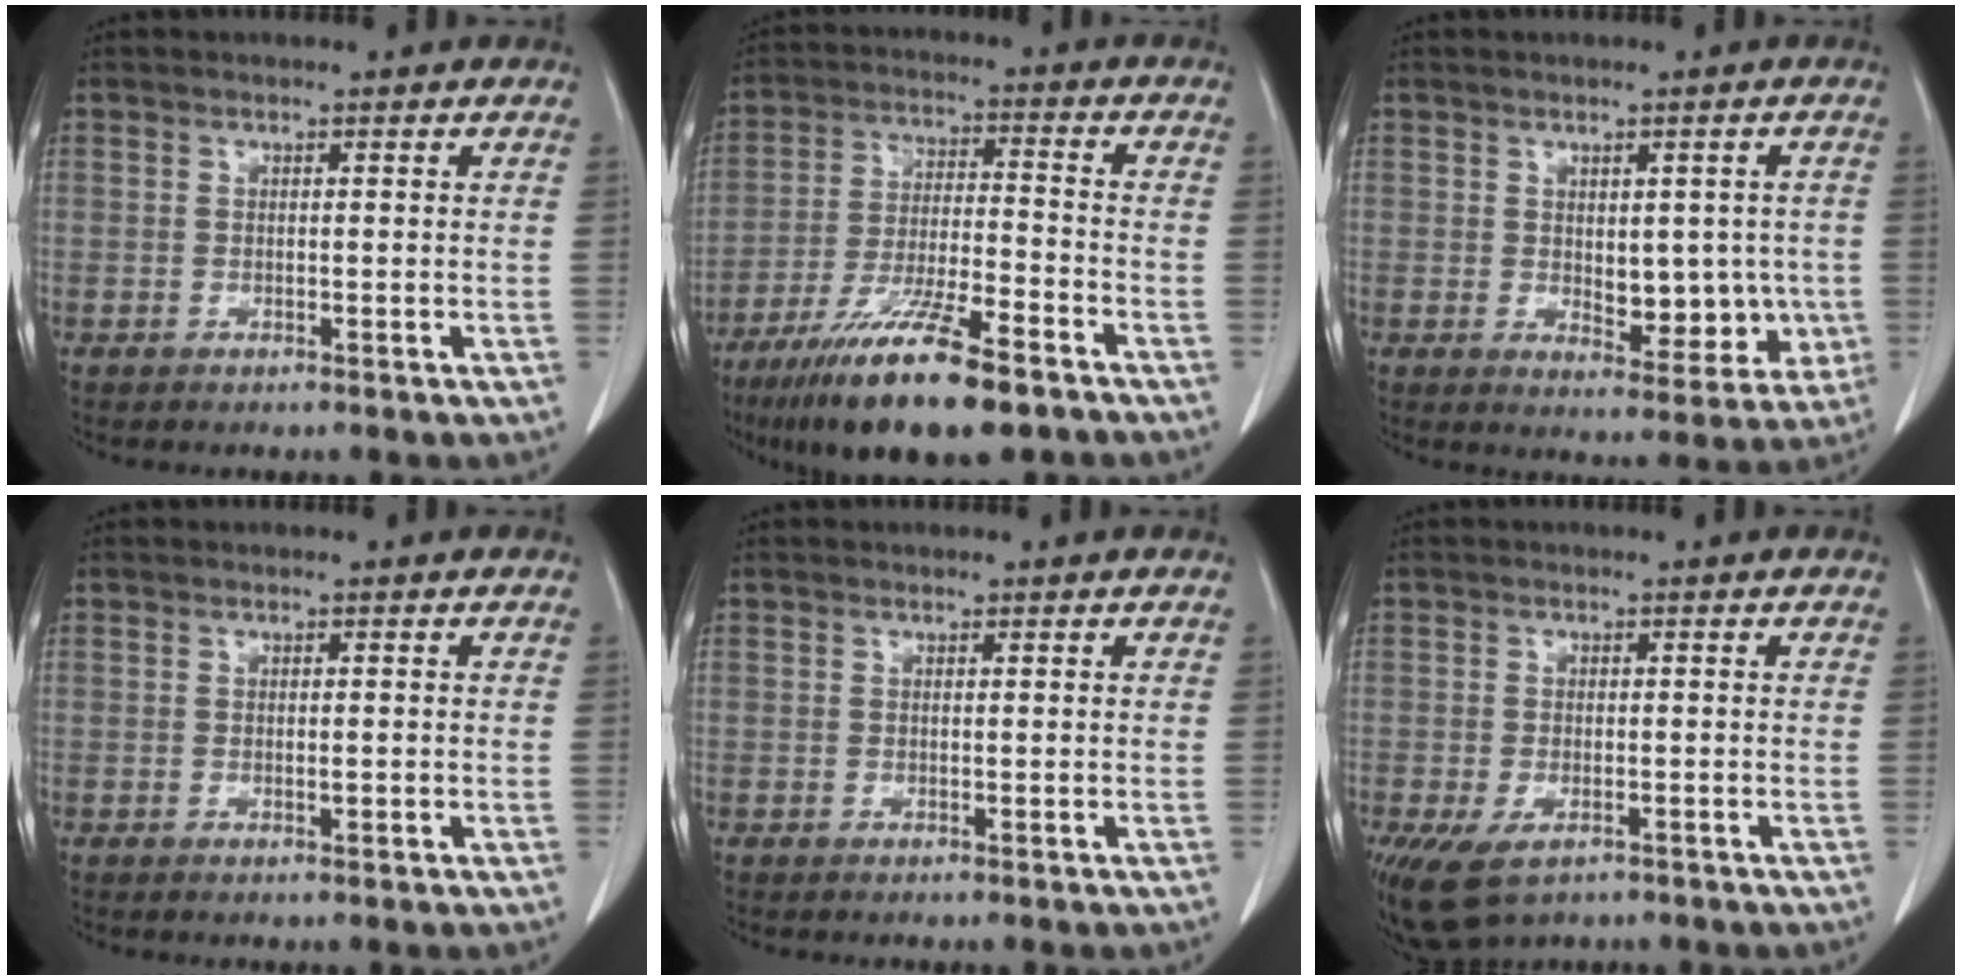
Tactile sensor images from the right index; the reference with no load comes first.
{"total": 15.4, "force": [-10.4, 2.2, 11.2], "torque": [-0.207, -0.037, -0.183]}
{"total": 7.6, "force": [-0.4, 4.2, 6.3], "torque": [-0.064, 0.004, 0.009]}
{"total": 0.8, "force": [-0.1, 0.2, 0.7], "torque": [-0.011, -0.001, 0.001]}
{"total": 0.0}
{"total": 6.5, "force": [-3.8, 3.4, 4.1], "torque": [-0.078, -0.011, -0.058]}